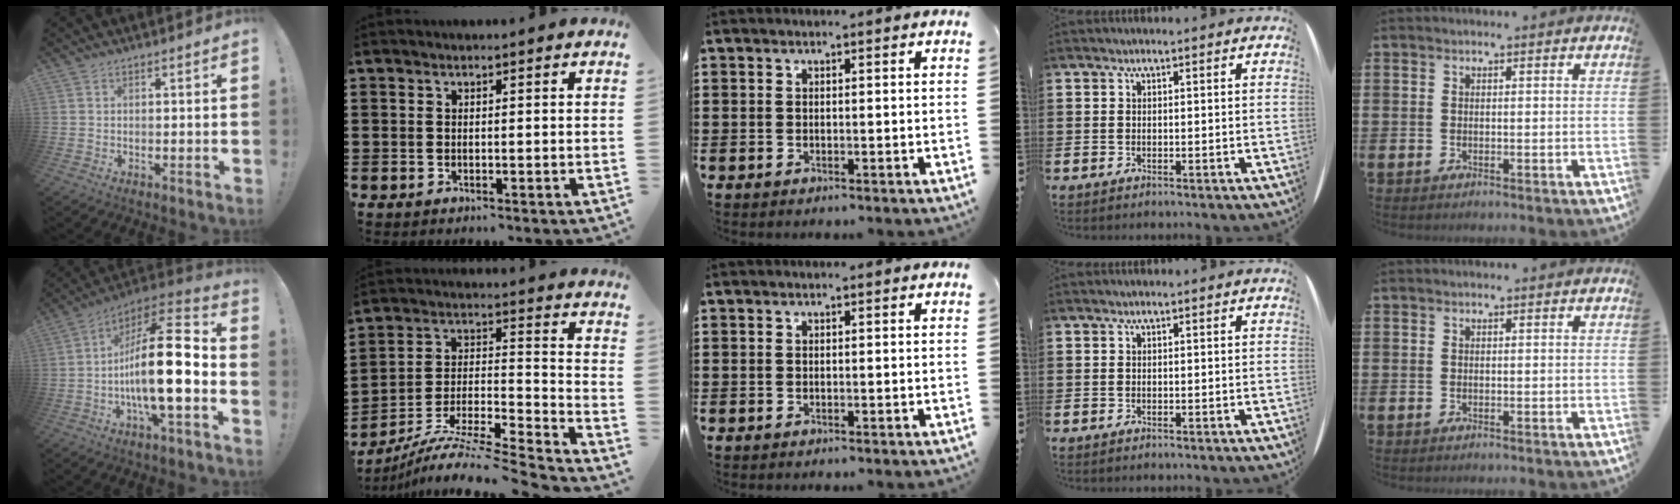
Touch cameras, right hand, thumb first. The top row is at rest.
{"thumb": {"total": 23.1, "force": [-3.5, 6.7, 21.9], "torque": [-0.381, 0.016, -0.063]}, "index": {"total": 8.5, "force": [-7.5, 0.2, 4.0], "torque": [-0.073, -0.003, -0.155]}}